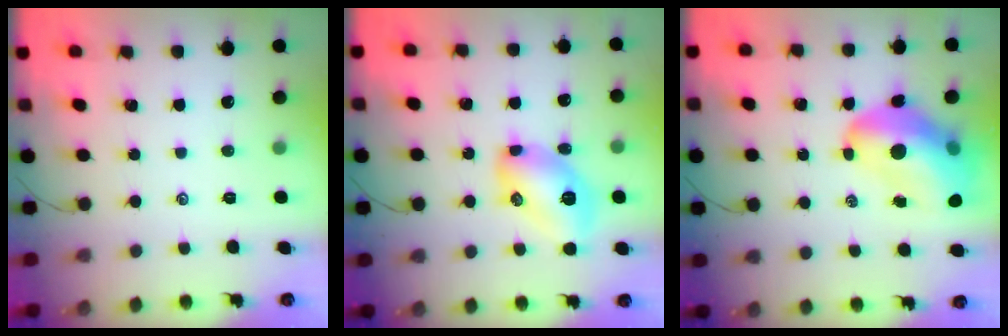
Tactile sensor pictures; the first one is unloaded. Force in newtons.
{"total": 11.7, "press": 11.7, "slide": 0.8}
{"total": 17.3, "press": 16.5, "slide": 4.9}